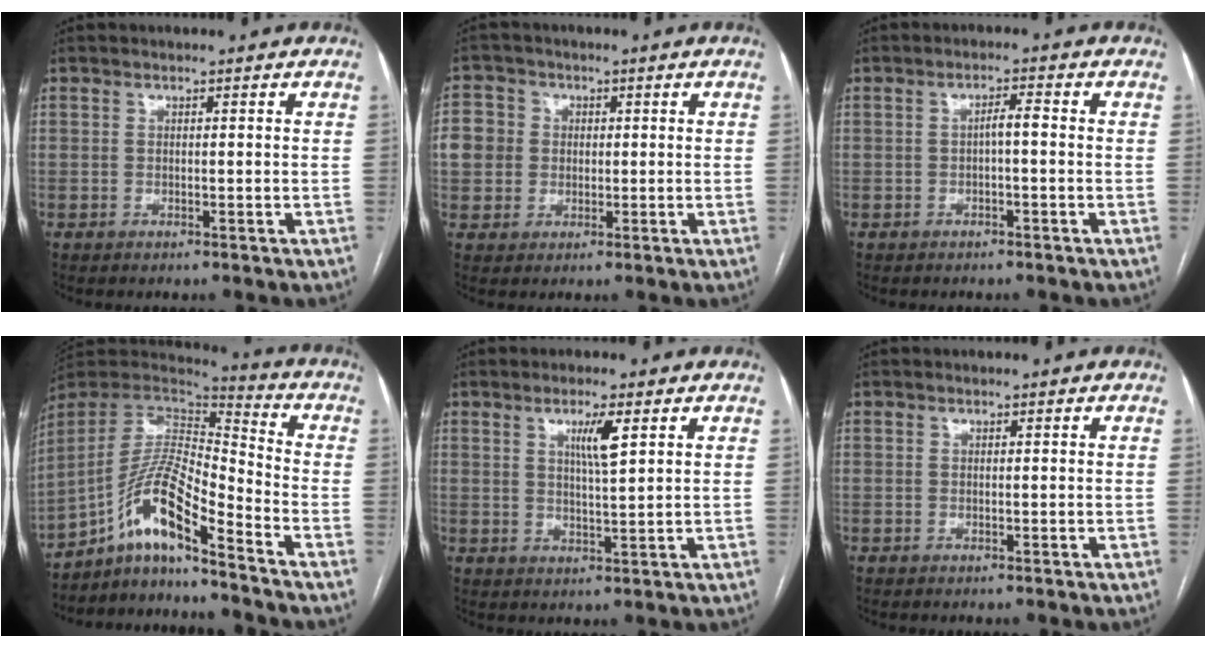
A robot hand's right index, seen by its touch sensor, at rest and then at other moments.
{"total": 8.1, "force": [0.6, 7.8, 2.2], "torque": [-0.058, 0.026, 0.016]}
{"total": 2.1, "force": [-0.3, 0.3, 2.1], "torque": [-0.034, 0.005, -0.006]}
{"total": 12.8, "force": [-8.8, 1.3, 9.1], "torque": [-0.173, 0.020, -0.160]}
{"total": 4.4, "force": [1.9, 0.1, 3.9], "torque": [-0.069, -0.004, 0.033]}
{"total": 0.0}